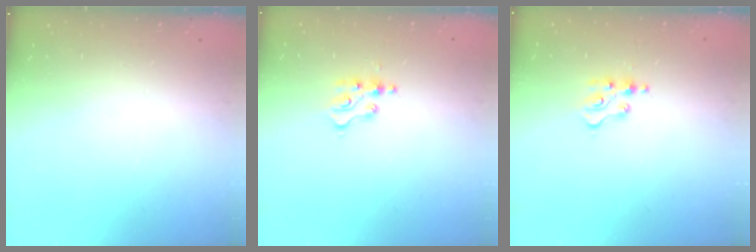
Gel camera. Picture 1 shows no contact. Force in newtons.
{"total": 3.7, "press": 3.7, "slide": 0.6}
{"total": 3.5, "press": 3.5, "slide": 0.5}